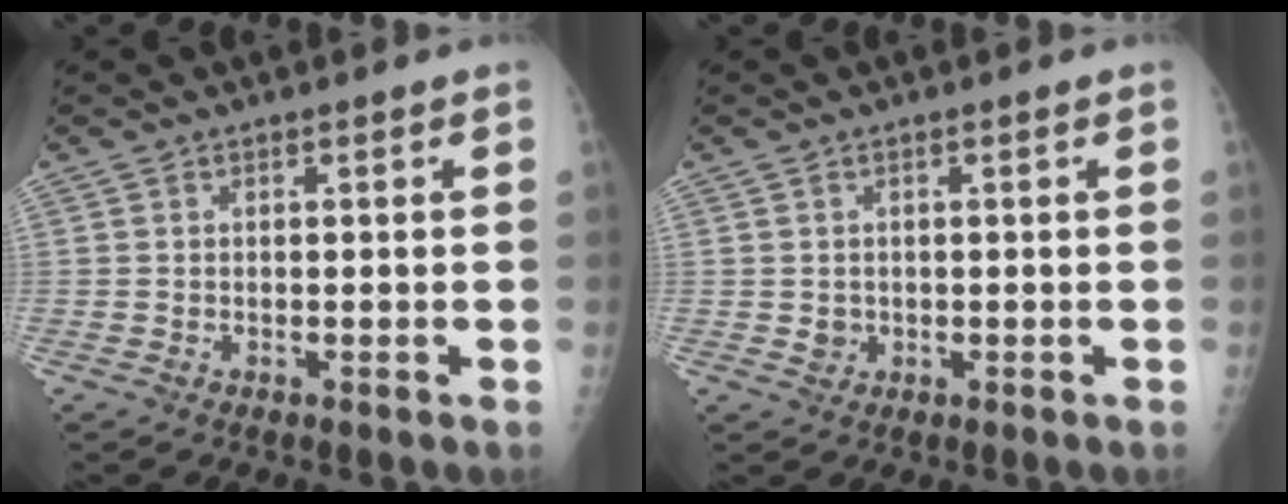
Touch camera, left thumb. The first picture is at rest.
{"total": 1.6, "force": [0.0, 1.5, 0.6], "torque": [-0.004, 0.001, 0.005]}